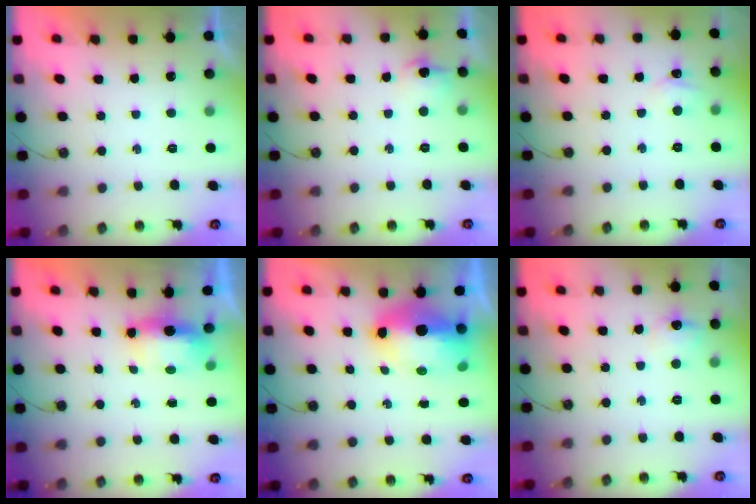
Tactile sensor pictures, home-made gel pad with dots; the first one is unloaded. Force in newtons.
{"total": 7.3, "press": 7.2, "slide": 0.8}
{"total": 4.1, "press": 4.0, "slide": 0.6}
{"total": 6.1, "press": 6.0, "slide": 1.0}
{"total": 11.2, "press": 11.1, "slide": 1.5}
{"total": 7.3, "press": 7.2, "slide": 1.0}